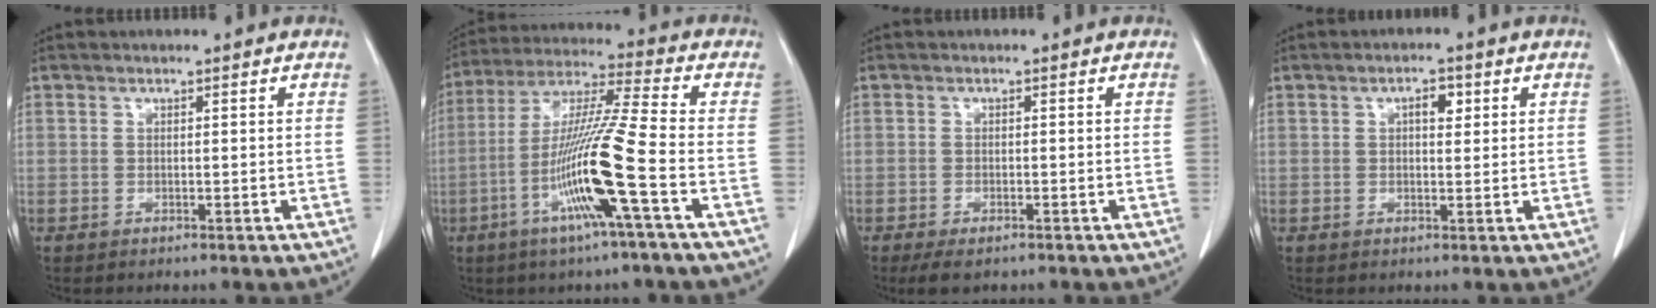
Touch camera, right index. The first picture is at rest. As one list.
[{"total": 15.0, "force": [-5.0, -1.4, 14.0], "torque": [-0.279, -0.011, -0.103]}, {"total": 3.4, "force": [-2.4, 1.1, 2.1], "torque": [-0.037, -0.008, -0.034]}, {"total": 2.6, "force": [0.9, 1.2, 2.2], "torque": [-0.035, 0.004, 0.012]}]